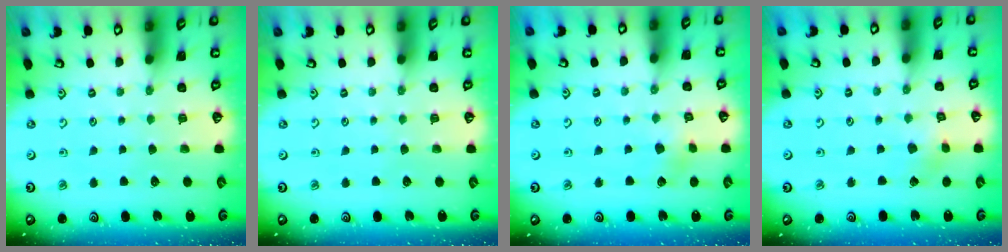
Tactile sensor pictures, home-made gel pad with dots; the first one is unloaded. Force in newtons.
{"total": 0.0}
{"total": 3.2, "press": 3.1, "slide": 0.6}
{"total": 3.0, "press": 3.0, "slide": 0.2}